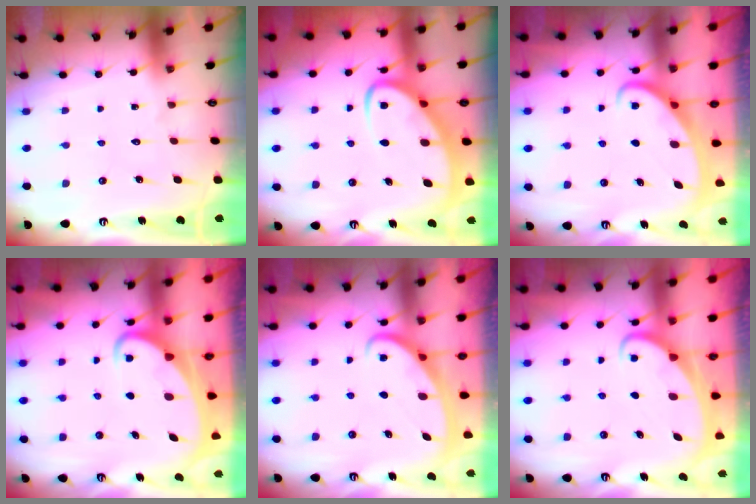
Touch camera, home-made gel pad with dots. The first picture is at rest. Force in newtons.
{"total": 7.4, "press": 7.4, "slide": 0.9}
{"total": 2.6, "press": 2.6, "slide": 0.4}
{"total": 3.7, "press": 3.7, "slide": 0.4}
{"total": 2.6, "press": 2.5, "slide": 0.4}
{"total": 2.4, "press": 2.3, "slide": 0.3}